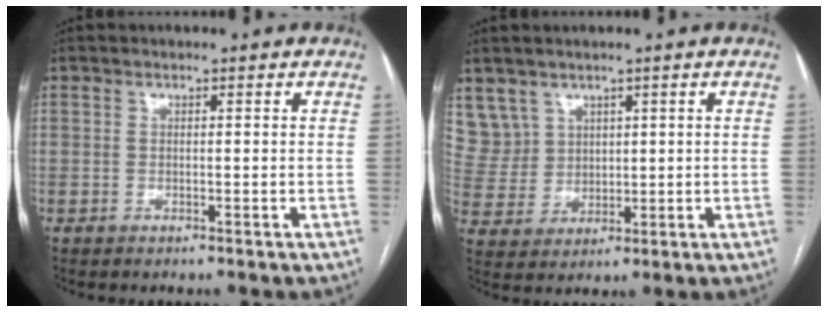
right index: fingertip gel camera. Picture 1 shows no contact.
{"total": 6.9, "force": [4.0, 5.6, 0.2], "torque": [-0.011, 0.018, 0.100]}